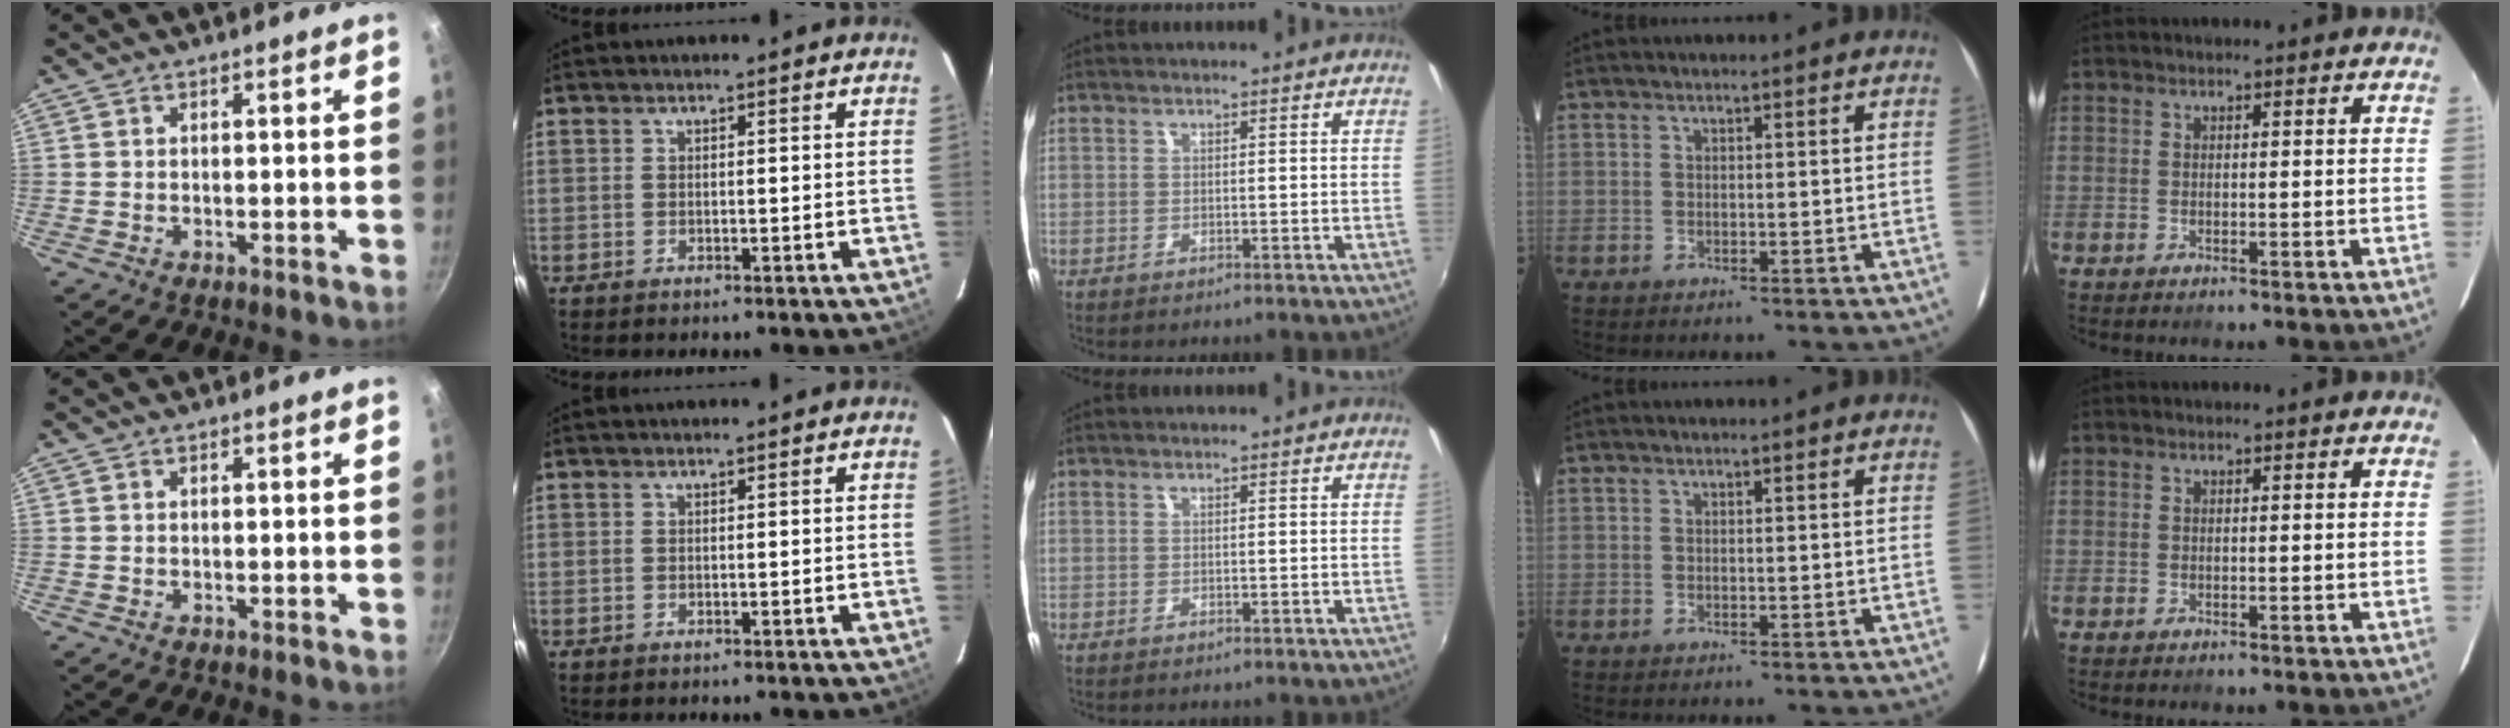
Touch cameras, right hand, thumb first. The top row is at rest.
{}